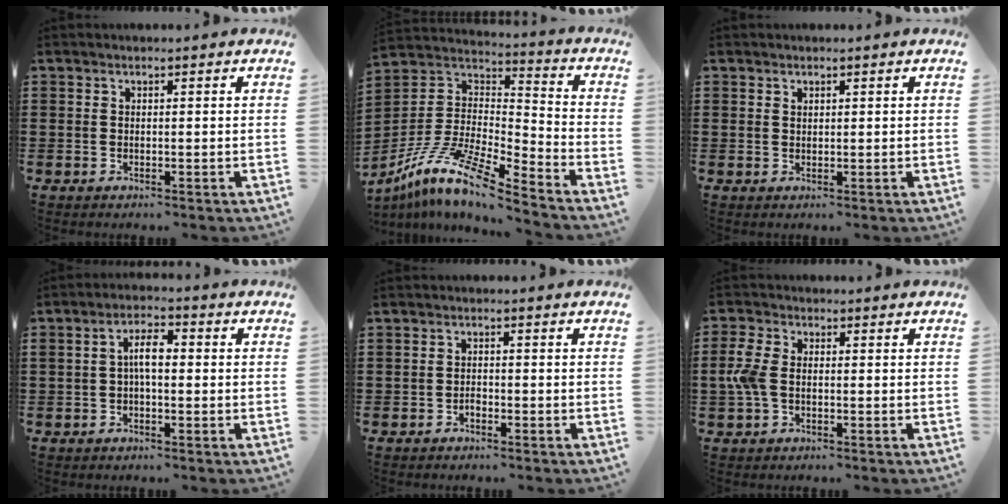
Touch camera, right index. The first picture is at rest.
{"total": 11.3, "force": [-8.8, 1.7, 6.9], "torque": [-0.158, 0.001, -0.182]}
{"total": 0.7, "force": [0.5, 0.5, 0.2], "torque": [-0.004, 0.002, 0.010]}
{"total": 4.4, "force": [-0.2, 1.6, 4.1], "torque": [-0.081, 0.006, -0.008]}
{"total": 1.1, "force": [-0.7, 0.7, 0.5], "torque": [-0.013, -0.003, -0.014]}
{"total": 4.7, "force": [-0.3, 2.8, 3.8], "torque": [-0.102, -0.002, -0.015]}